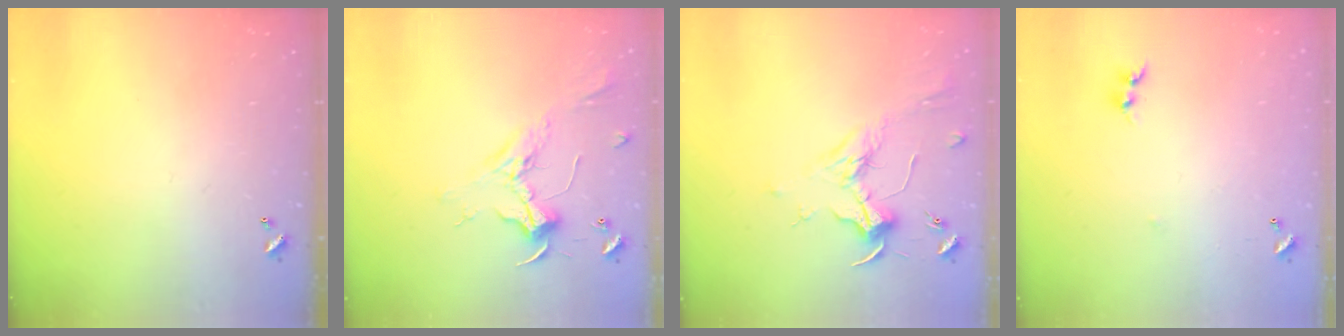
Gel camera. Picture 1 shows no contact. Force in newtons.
{"total": 2.4, "press": 2.3, "slide": 0.8}
{"total": 1.8, "press": 1.6, "slide": 0.7}
{"total": 7.6, "press": 7.6, "slide": 0.4}